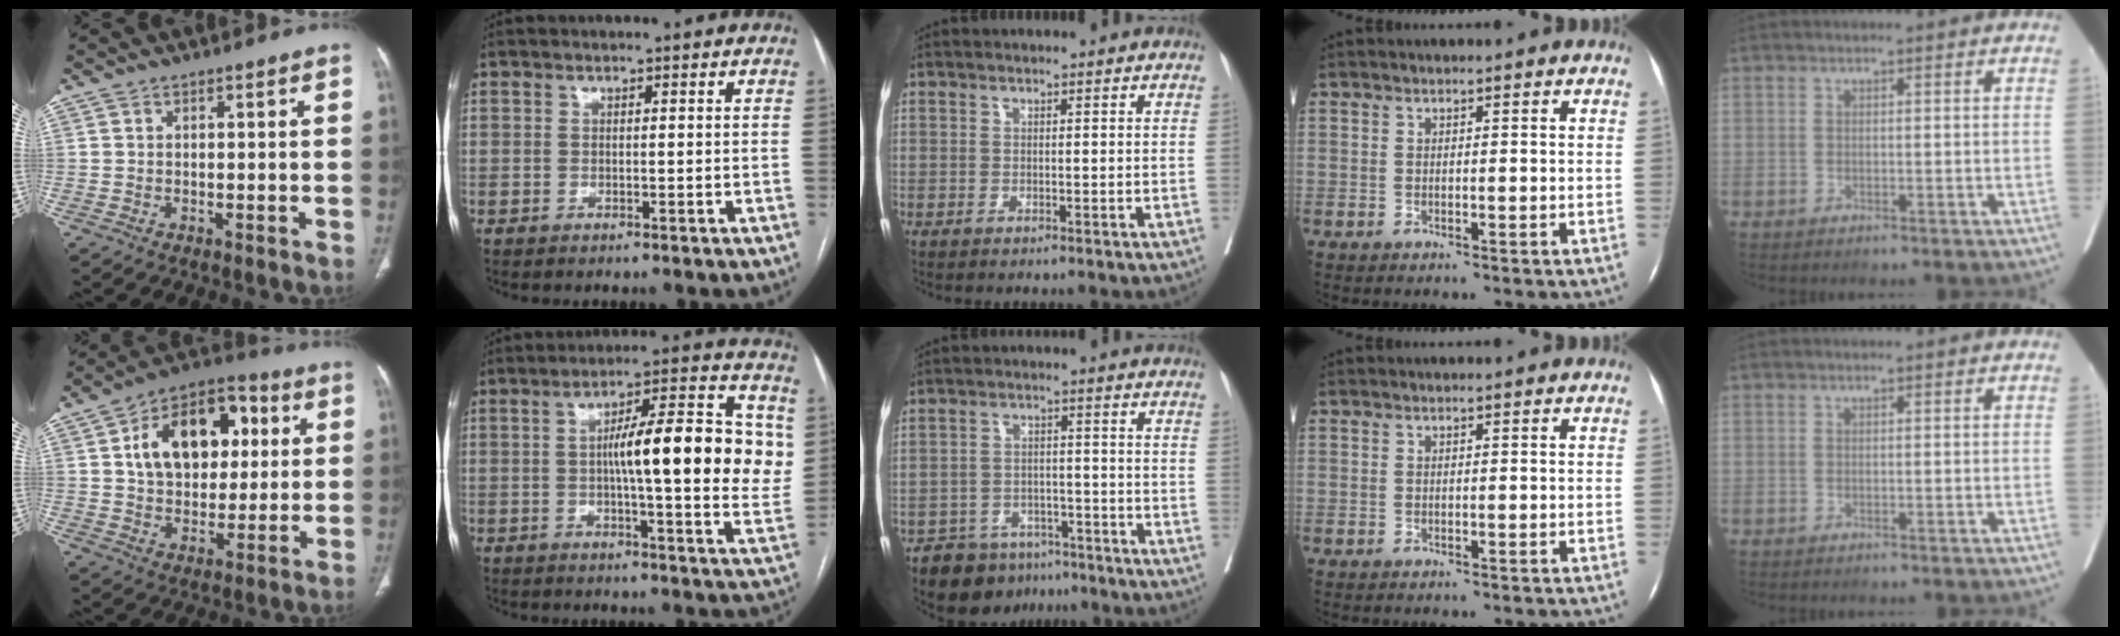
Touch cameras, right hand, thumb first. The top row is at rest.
{"thumb": {"total": 18.5, "force": [4.4, 12.2, 13.3], "torque": [-0.170, 0.013, 0.069]}, "index": {"total": 17.6, "force": [1.8, 3.1, 17.2], "torque": [-0.241, 0.026, 0.022]}, "middle": {"total": 8.7, "force": [-7.0, 4.8, 1.9], "torque": [-0.022, 0.009, -0.103]}}